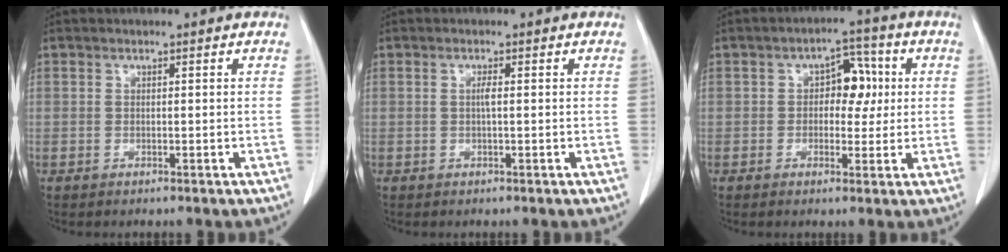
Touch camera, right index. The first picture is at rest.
{"total": 1.0, "force": [0.0, 0.0, 1.0], "torque": [-0.021, 0.000, -0.001]}
{"total": 5.7, "force": [0.7, 3.5, 4.5], "torque": [-0.058, 0.021, 0.009]}